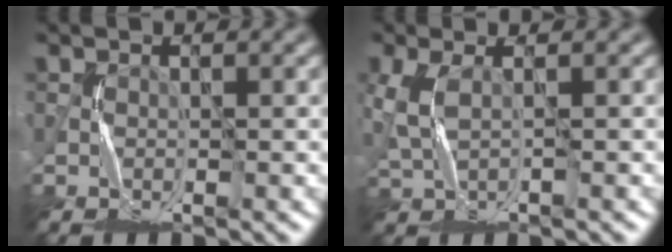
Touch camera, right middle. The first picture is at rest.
{"total": 2.2, "force": [0.4, 0.9, 2.0], "torque": [-0.055, 0.005, 0.009]}